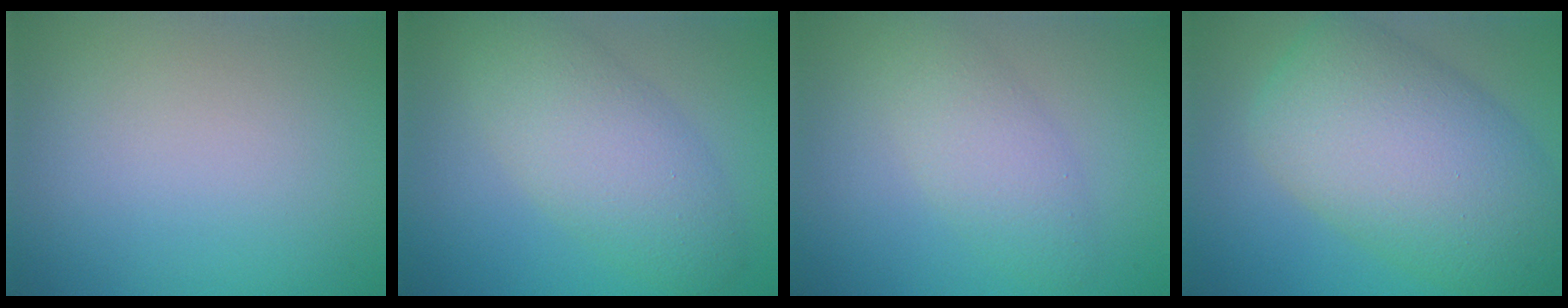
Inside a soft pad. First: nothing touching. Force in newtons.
{"total": 5.5, "press": 5.5, "slide": 0.4}
{"total": 3.3, "press": 3.3, "slide": 0.2}
{"total": 11.2, "press": 11.2, "slide": 0.3}